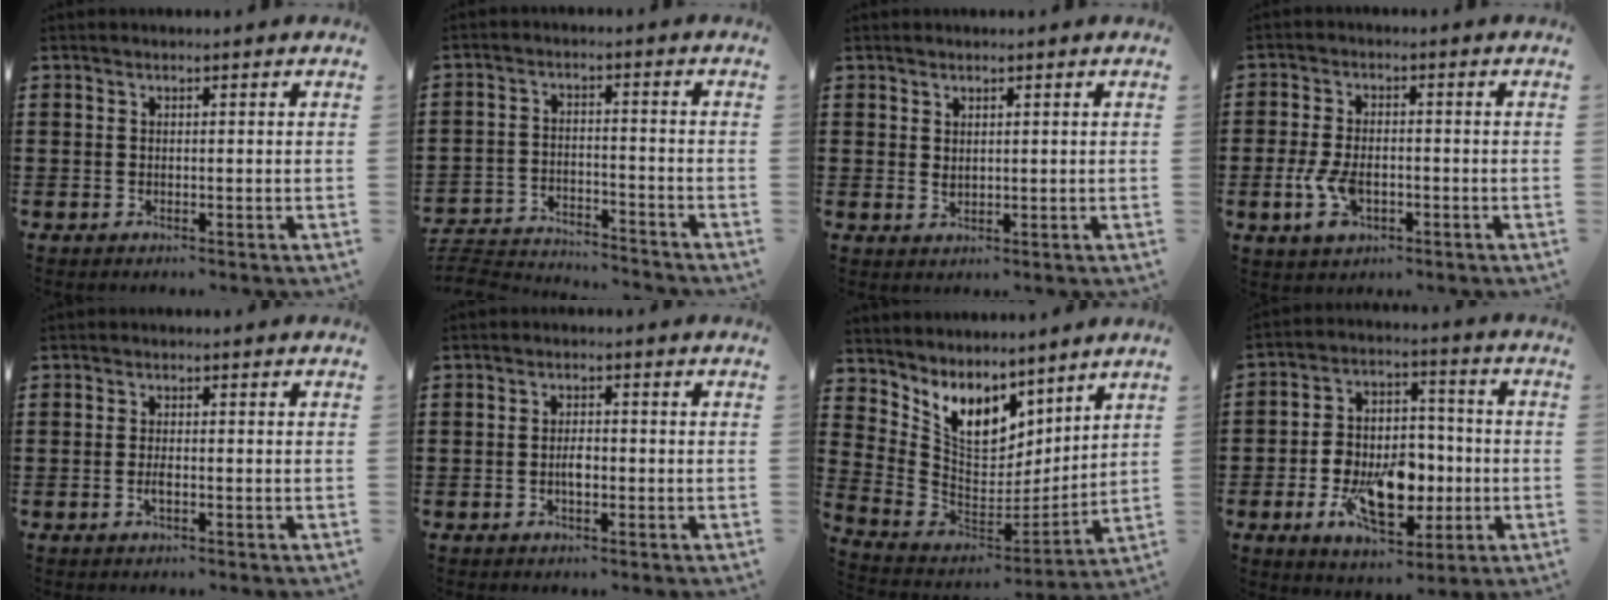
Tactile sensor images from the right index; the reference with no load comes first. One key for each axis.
{"total": 4.4, "fx": -4.4, "fy": 0.1, "fz": 0.5, "tx": -0.027, "ty": -0.006, "tz": -0.096}
{"total": 1.1, "fx": 0.8, "fy": 0.5, "fz": 0.5, "tx": -0.011, "ty": 0.002, "tz": 0.014}
{"total": 5.6, "fx": -1.8, "fy": 3.1, "fz": 4.3, "tx": -0.103, "ty": -0.002, "tz": -0.036}
{"total": 1.7, "fx": -0.5, "fy": 0.5, "fz": 1.5, "tx": -0.028, "ty": -0.002, "tz": -0.009}
{"total": 2.6, "fx": -0.5, "fy": 1.0, "fz": 2.3, "tx": -0.044, "ty": 0.002, "tz": -0.009}
{"total": 8.4, "fx": 5.7, "fy": 4.9, "fz": 3.7, "tx": -0.108, "ty": -0.039, "tz": 0.111}
{"total": 12.0, "fx": -3.2, "fy": 7.3, "fz": 8.9, "tx": -0.175, "ty": 0.001, "tz": -0.053}